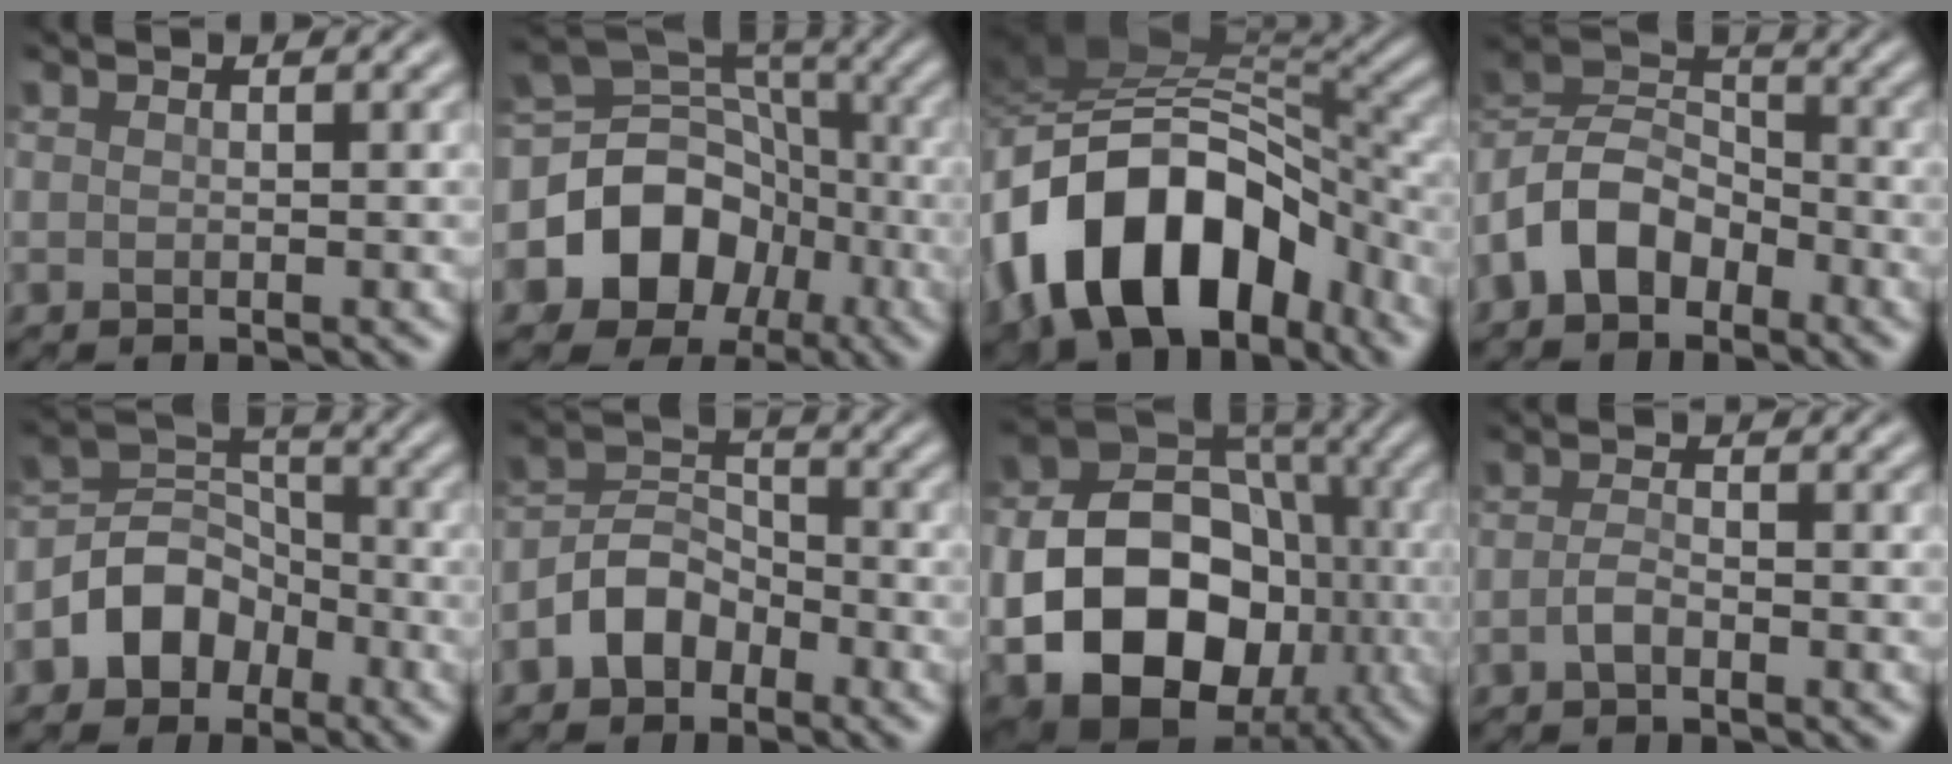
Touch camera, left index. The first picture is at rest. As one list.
[{"total": 11.2, "force": [-3.8, 9.3, 4.9], "torque": [-0.078, 0.004, -0.085]}, {"total": 14.5, "force": [-6.7, 8.9, 9.2], "torque": [-0.156, 0.012, -0.126]}, {"total": 6.4, "force": [-3.8, 4.0, 3.2], "torque": [-0.066, 0.008, -0.084]}, {"total": 5.4, "force": [-3.2, 3.9, 1.9], "torque": [-0.019, 0.006, -0.065]}, {"total": 4.1, "force": [-2.8, 2.5, 1.5], "torque": [-0.028, 0.009, -0.060]}, {"total": 15.8, "force": [-4.2, 12.1, 9.1], "torque": [-0.141, -0.031, -0.077]}, {"total": 1.3, "force": [-1.1, 0.3, 0.8], "torque": [-0.021, 0.000, -0.019]}]